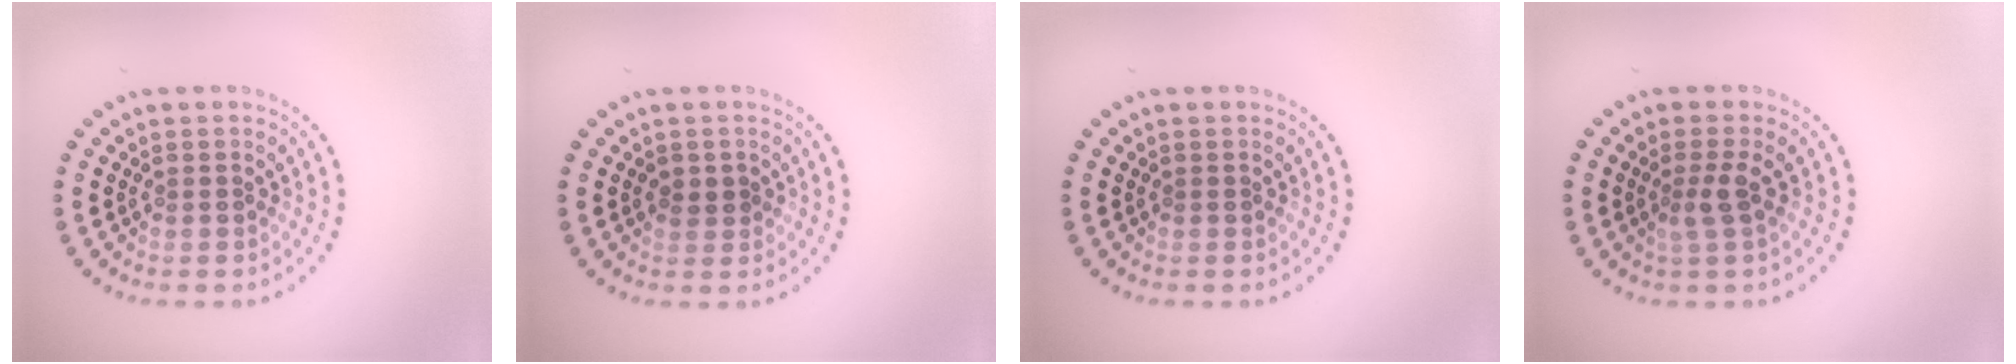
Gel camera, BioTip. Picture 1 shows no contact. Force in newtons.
{"total": 1.3, "press": 1.2, "slide": 0.4}
{"total": 0.0}
{"total": 1.9, "press": 1.4, "slide": 1.3}